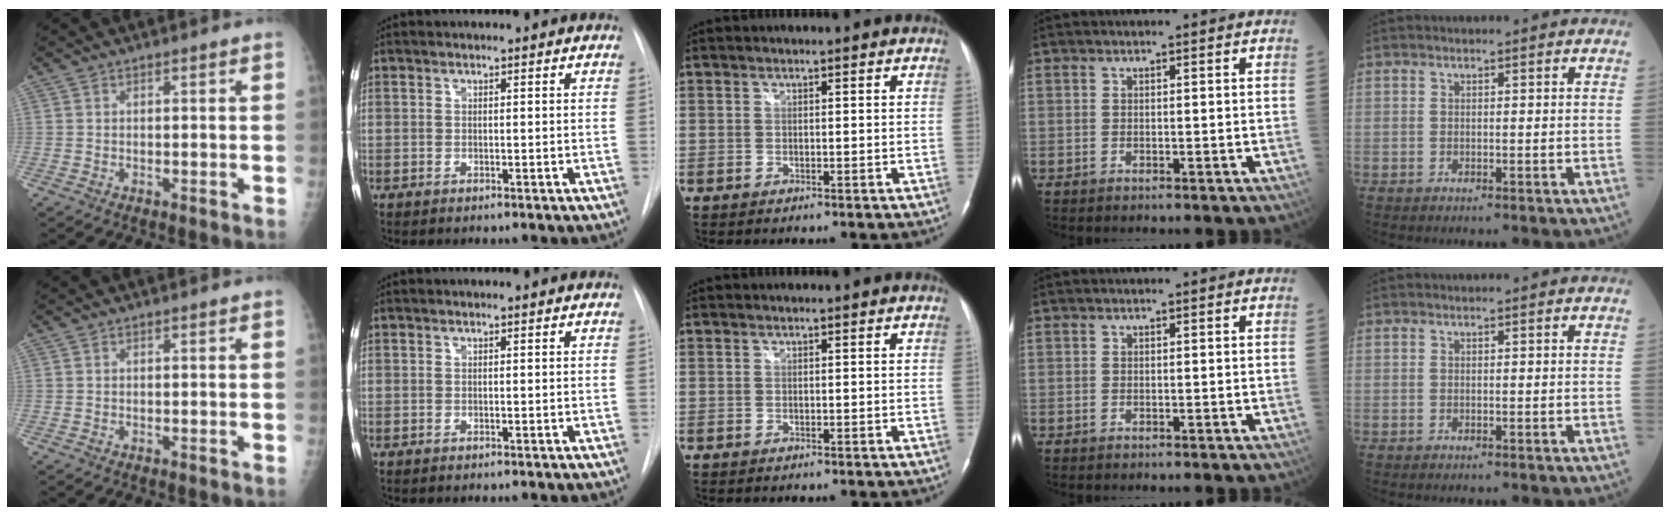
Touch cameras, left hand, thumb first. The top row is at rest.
{}